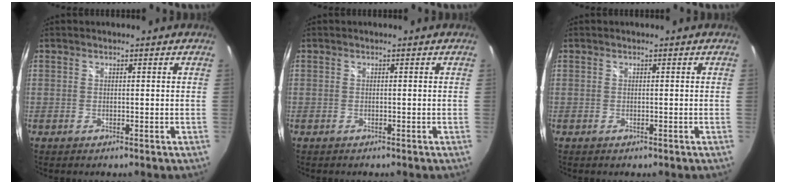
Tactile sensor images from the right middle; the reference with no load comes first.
{"total": 0.0}
{"total": 0.0}